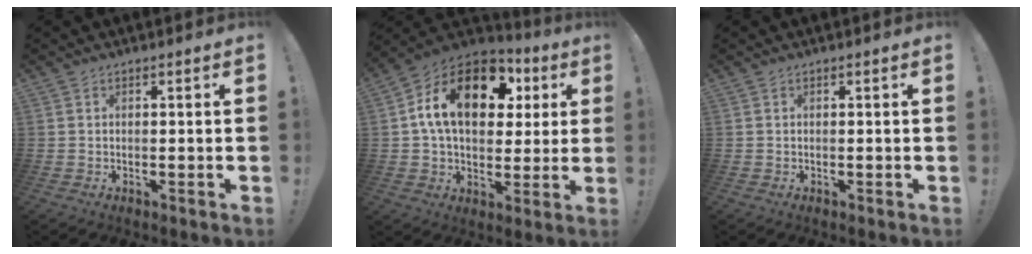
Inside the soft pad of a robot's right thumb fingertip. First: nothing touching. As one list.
[{"total": 19.5, "force": [5.9, 12.1, 14.0], "torque": [-0.233, -0.007, 0.100]}, {"total": 0.0}]